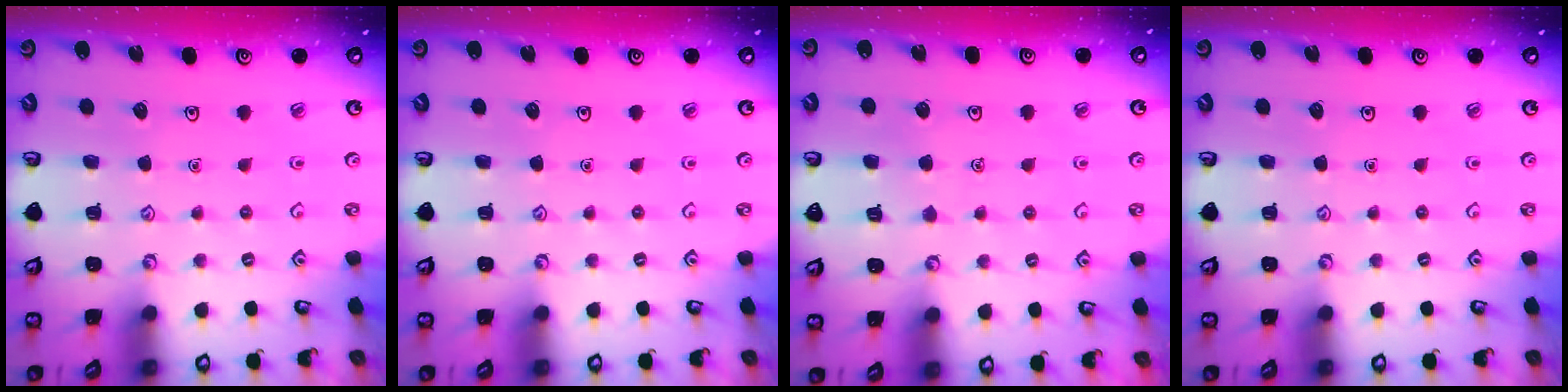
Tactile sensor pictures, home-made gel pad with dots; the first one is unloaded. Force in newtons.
{"total": 0.0}
{"total": 3.2, "press": 3.2, "slide": 0.2}
{"total": 0.0}